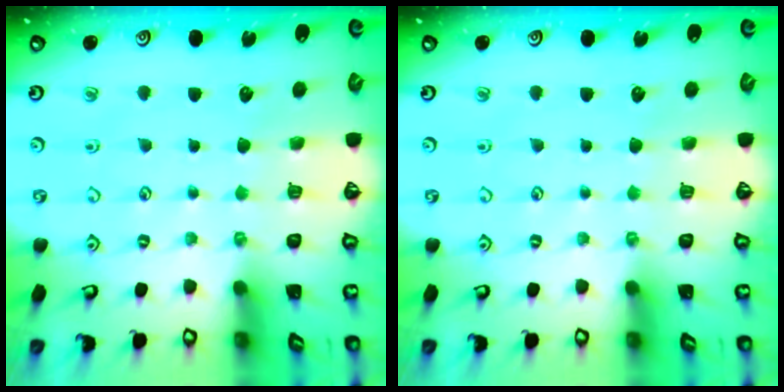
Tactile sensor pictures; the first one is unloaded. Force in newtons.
{"total": 0.0}